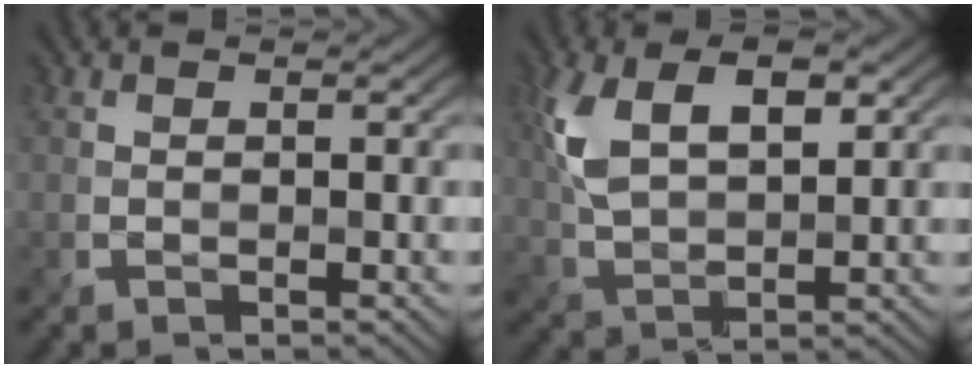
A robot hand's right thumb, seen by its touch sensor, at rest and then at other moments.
{"total": 8.9, "force": [3.2, 4.5, 7.0], "torque": [-0.160, 0.003, 0.059]}